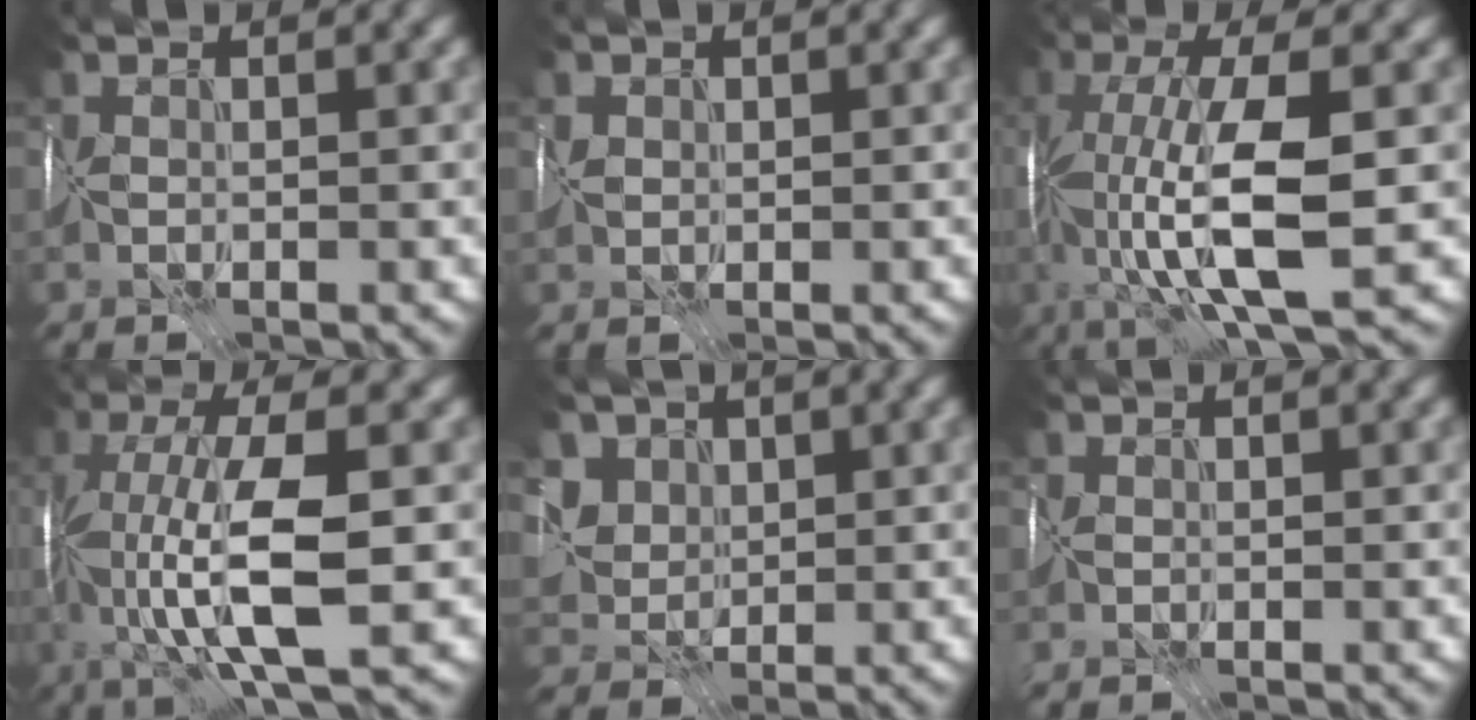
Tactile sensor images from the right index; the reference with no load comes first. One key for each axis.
{"total": 0.7, "fx": 0.3, "fy": 0.5, "fz": -0.3, "tx": 0.013, "ty": -0.002, "tz": 0.005}
{"total": 9.7, "fx": -1.7, "fy": 2.3, "fz": 9.3, "tx": -0.166, "ty": -0.007, "tz": -0.030}
{"total": 8.4, "fx": -1.6, "fy": 1.8, "fz": 8.1, "tx": -0.148, "ty": -0.002, "tz": -0.030}
{"total": 4.3, "fx": 1.9, "fy": 3.6, "fz": 1.4, "tx": -0.025, "ty": 0.003, "tz": 0.029}
{"total": 1.3, "fx": -0.6, "fy": 1.1, "fz": 0.4, "tx": -0.003, "ty": -0.007, "tz": -0.012}